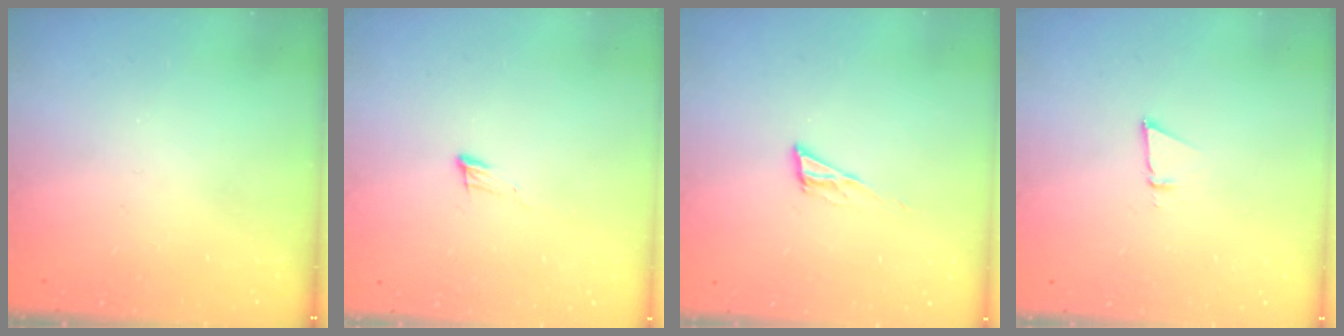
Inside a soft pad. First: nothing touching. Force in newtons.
{"total": 5.2, "press": 5.1, "slide": 1.0}
{"total": 7.0, "press": 6.9, "slide": 0.9}
{"total": 2.6, "press": 2.5, "slide": 0.8}